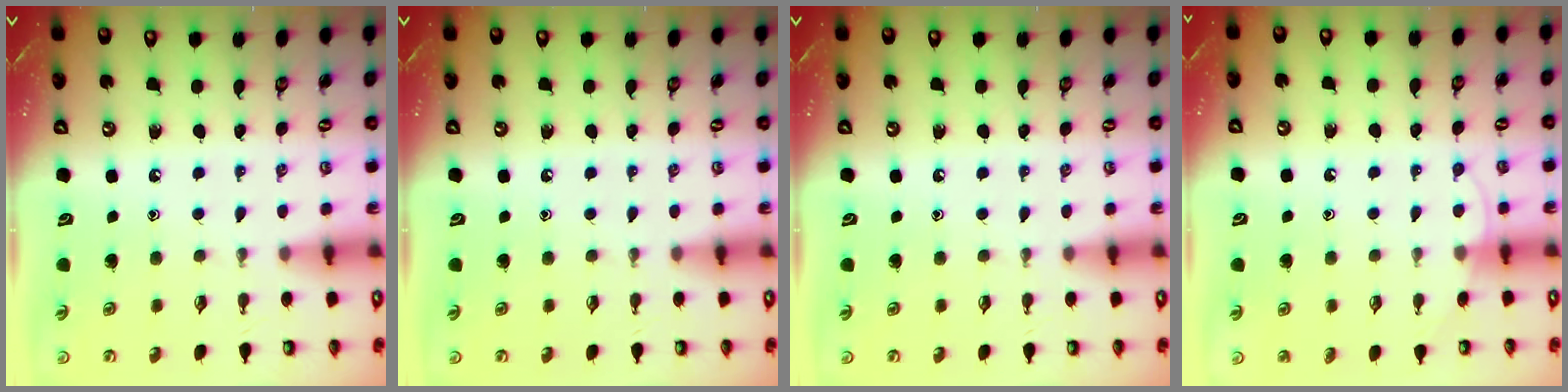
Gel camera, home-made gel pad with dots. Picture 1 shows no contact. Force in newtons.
{"total": 0.0}
{"total": 0.0}
{"total": 4.8, "press": 4.8, "slide": 0.6}